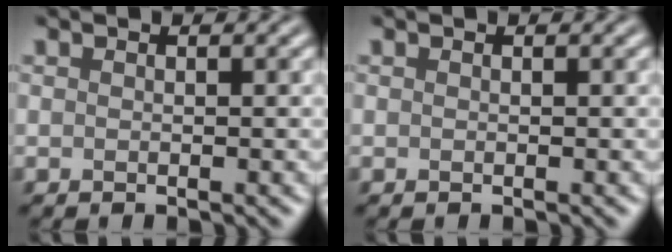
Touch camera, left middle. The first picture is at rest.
{"total": 0.0}